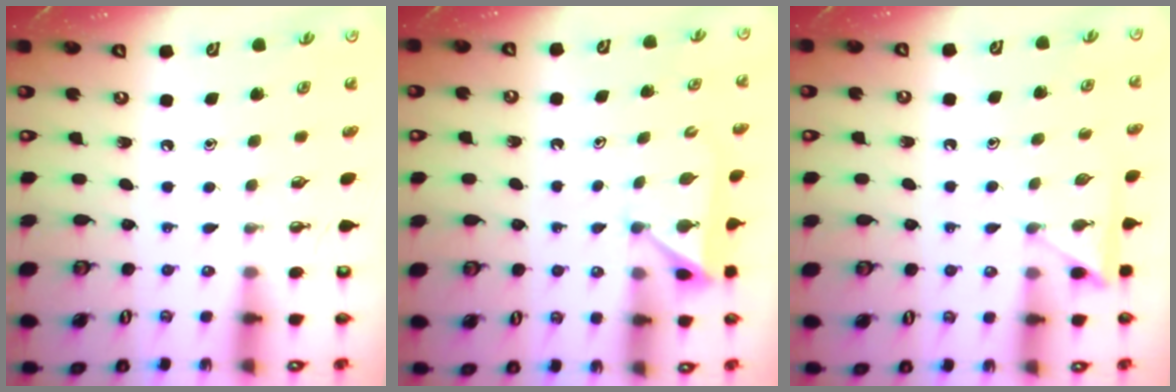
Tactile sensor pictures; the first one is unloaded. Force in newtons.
{"total": 4.5, "press": 4.4, "slide": 0.7}
{"total": 5.9, "press": 5.8, "slide": 0.7}